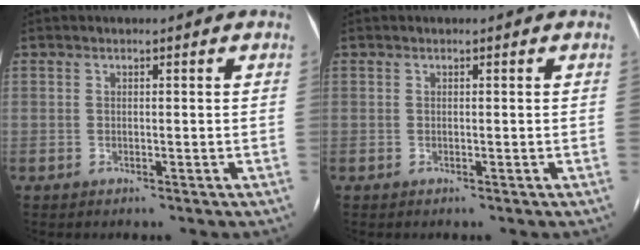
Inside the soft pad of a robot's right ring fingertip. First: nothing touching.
{"total": 0.0}